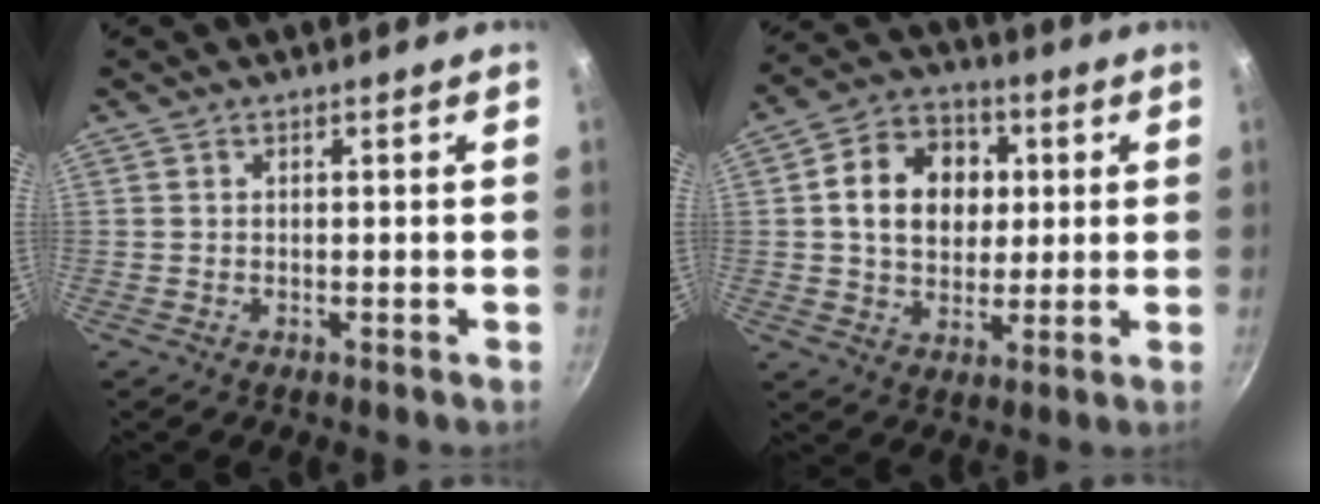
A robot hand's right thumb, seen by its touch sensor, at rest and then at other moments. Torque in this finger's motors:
{"motor_torque": [-0.20, 0.59, 0.13, 0.16, 0.10]}